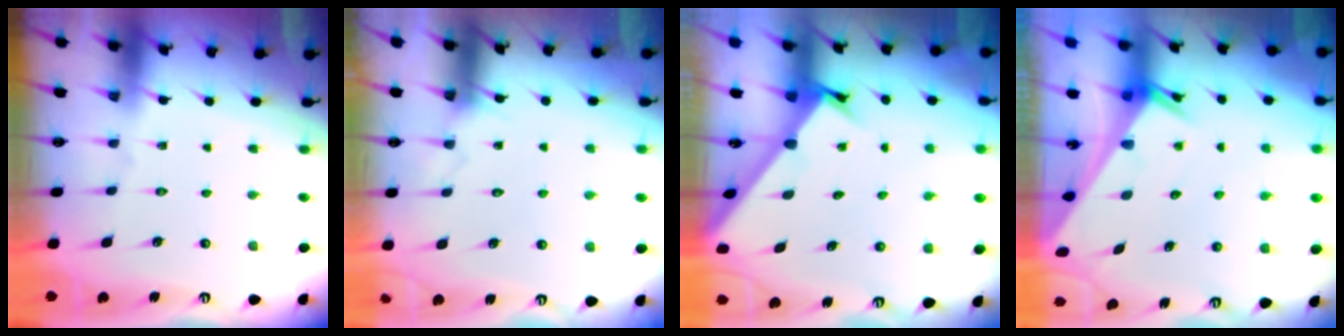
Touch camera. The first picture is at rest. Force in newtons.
{"total": 5.1, "press": 5.0, "slide": 0.3}
{"total": 2.1, "press": 2.1, "slide": 0.2}
{"total": 2.7, "press": 2.7, "slide": 0.1}